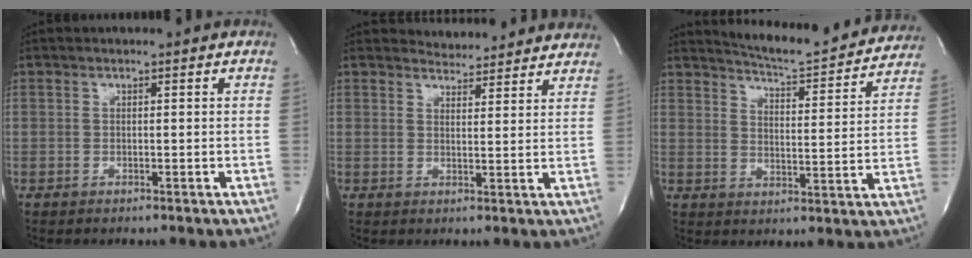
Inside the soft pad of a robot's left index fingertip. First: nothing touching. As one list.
[{"total": 8.7, "force": [8.4, 1.8, 0.9], "torque": [0.000, 0.001, 0.090]}, {"total": 14.8, "force": [14.3, 1.5, 3.6], "torque": [-0.054, -0.030, 0.178]}]